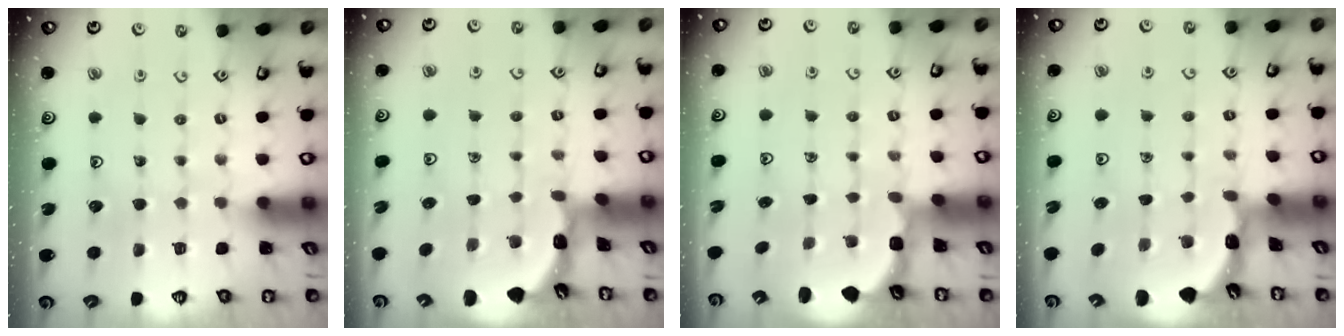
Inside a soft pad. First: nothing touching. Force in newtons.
{"total": 1.6, "press": 1.6, "slide": 0.2}
{"total": 2.7, "press": 2.1, "slide": 1.7}
{"total": 1.6, "press": 1.6, "slide": 0.2}